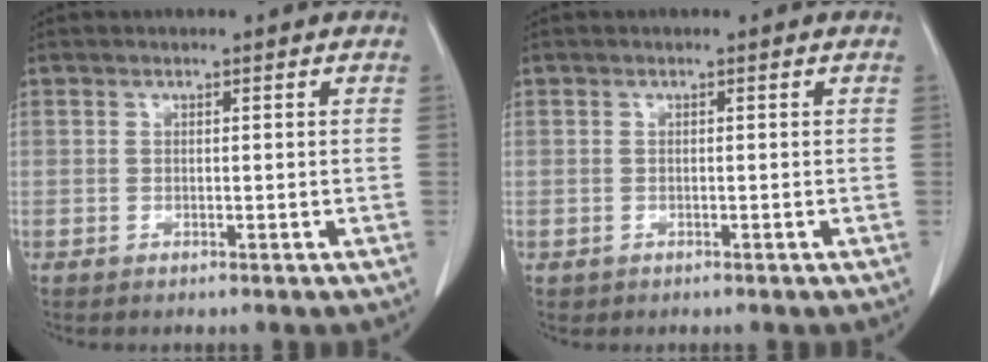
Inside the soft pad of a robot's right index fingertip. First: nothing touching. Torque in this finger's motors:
{"motor_torque": [-0.27, -0.09, -0.70, -0.15]}